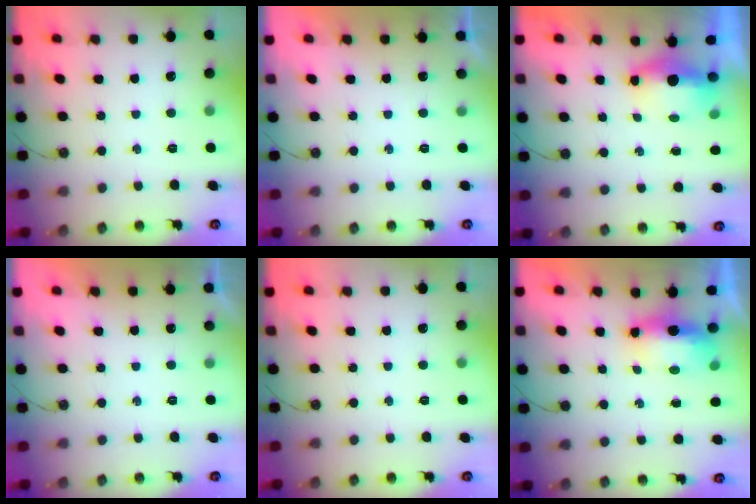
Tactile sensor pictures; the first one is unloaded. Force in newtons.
{"total": 0.0}
{"total": 5.7, "press": 5.6, "slide": 0.9}
{"total": 0.0}
{"total": 0.0}
{"total": 7.1, "press": 7.1, "slide": 0.5}